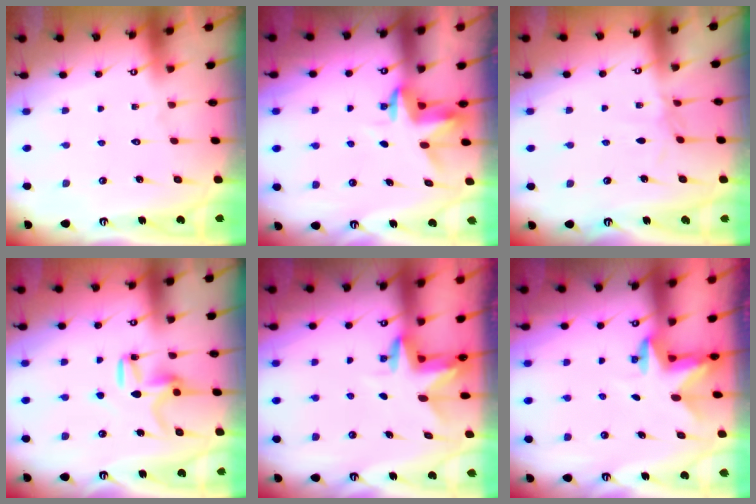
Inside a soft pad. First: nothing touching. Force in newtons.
{"total": 3.6, "press": 3.6, "slide": 0.2}
{"total": 2.7, "press": 2.6, "slide": 0.5}
{"total": 9.9, "press": 9.9, "slide": 0.6}
{"total": 3.2, "press": 3.2, "slide": 0.3}
{"total": 2.5, "press": 2.5, "slide": 0.4}